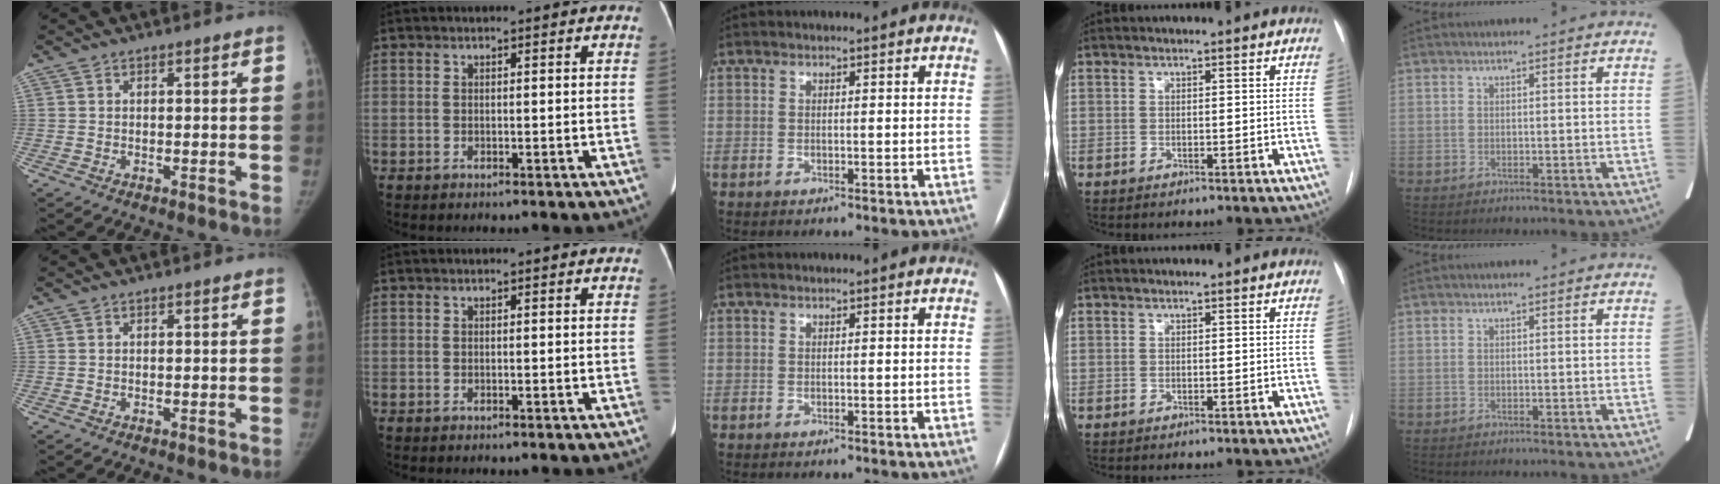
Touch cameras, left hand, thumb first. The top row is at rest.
{}